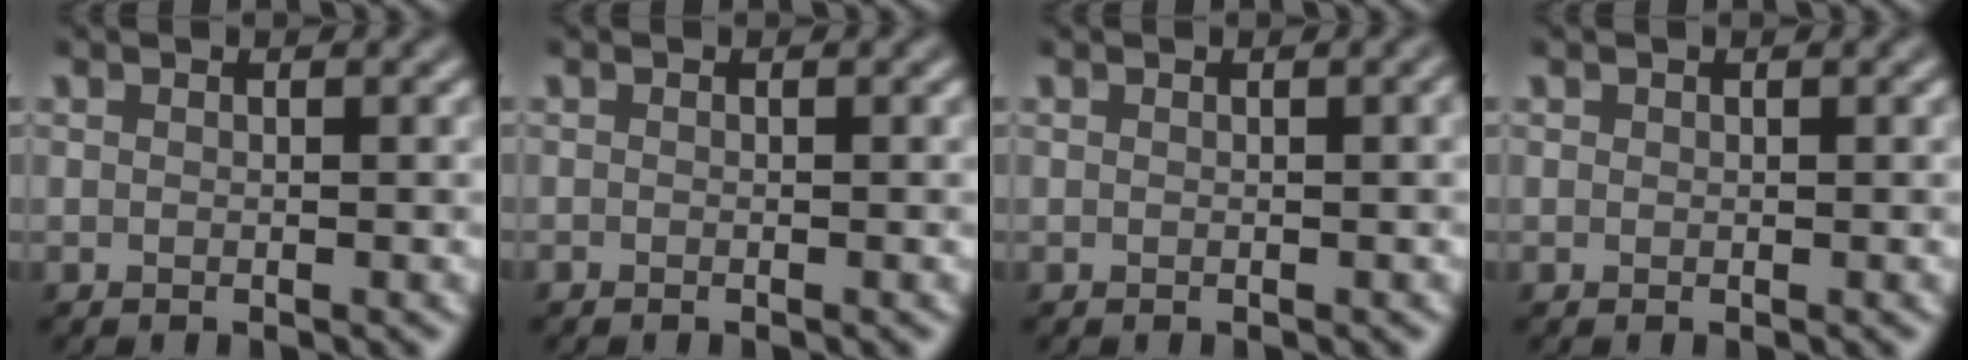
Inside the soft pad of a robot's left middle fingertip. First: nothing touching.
{"total": 0.0}
{"total": 0.9, "force": [0.1, 0.3, 0.9], "torque": [-0.006, 0.007, 0.001]}
{"total": 0.0}